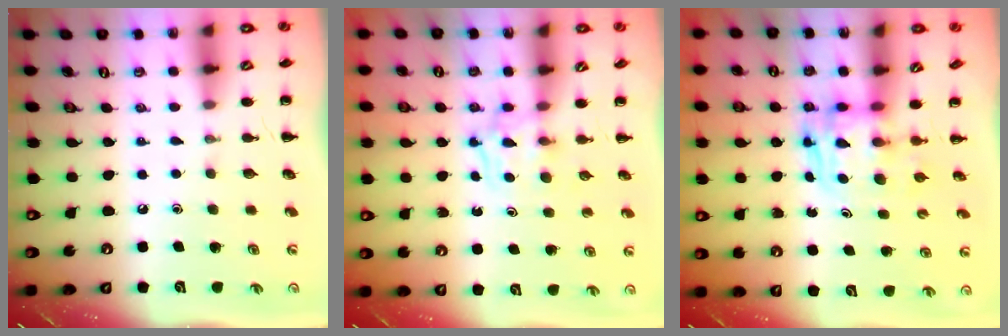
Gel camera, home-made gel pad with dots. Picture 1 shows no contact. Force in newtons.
{"total": 3.4, "press": 3.2, "slide": 1.3}
{"total": 2.6, "press": 2.6, "slide": 0.2}